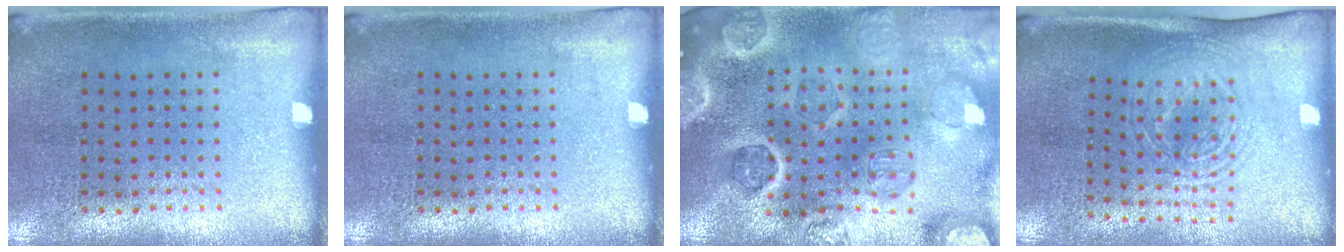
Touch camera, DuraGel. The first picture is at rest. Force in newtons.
{"total": 0.0}
{"total": 5.4, "press": 4.6, "slide": 2.9}
{"total": 1.7, "press": 1.4, "slide": 1.0}